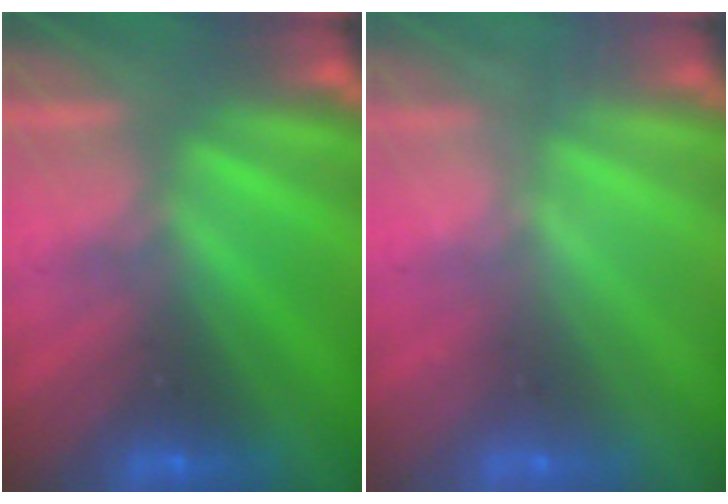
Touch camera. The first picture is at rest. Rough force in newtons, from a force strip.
{"total": 2.5}